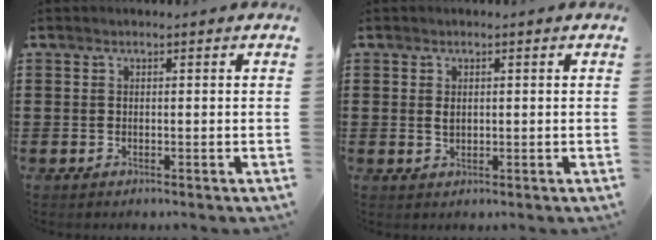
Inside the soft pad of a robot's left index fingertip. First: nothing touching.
{"total": 1.3, "force": [0.3, 0.8, 0.9], "torque": [-0.021, 0.005, 0.005]}